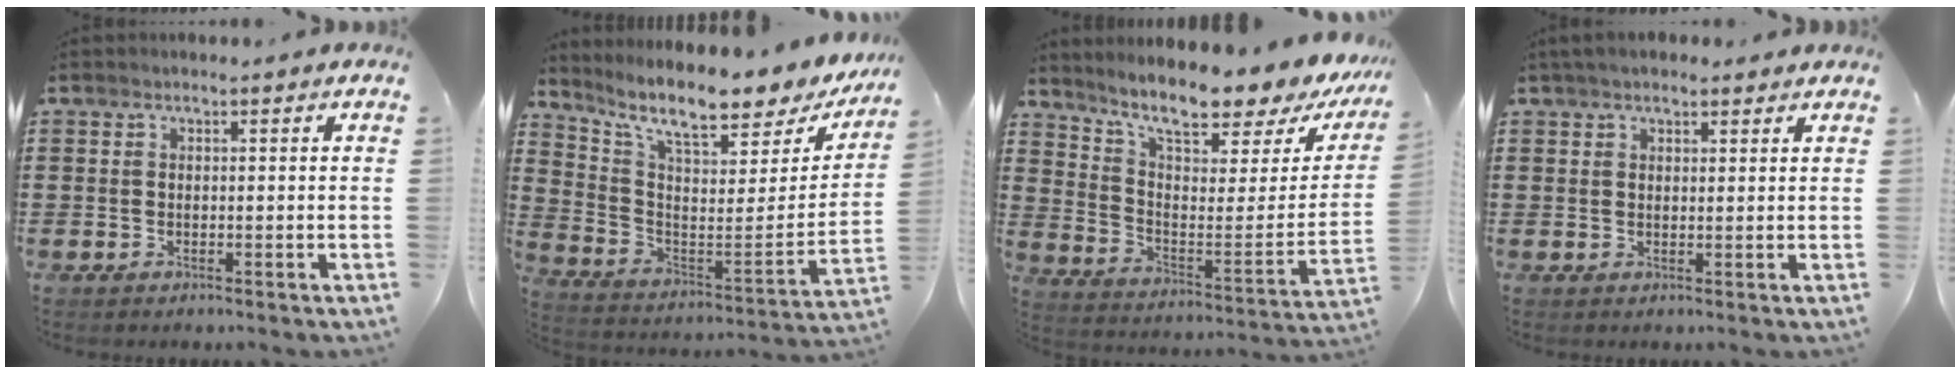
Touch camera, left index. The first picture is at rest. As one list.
[{"total": 10.3, "force": [8.3, 1.4, 6.0], "torque": [-0.135, -0.069, 0.135]}, {"total": 9.4, "force": [7.9, 1.0, 4.9], "torque": [-0.106, -0.067, 0.129]}, {"total": 2.4, "force": [2.0, 0.9, 1.2], "torque": [-0.027, 0.006, 0.036]}]